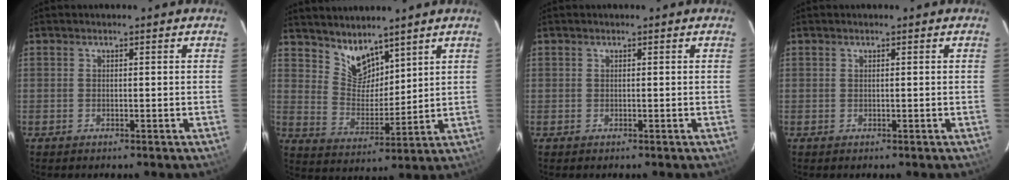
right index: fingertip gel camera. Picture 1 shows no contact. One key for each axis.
{"total": 7.9, "fx": 6.5, "fy": 3.7, "fz": 2.6, "tx": -0.037, "ty": 0.001, "tz": 0.132}
{"total": 0.6, "fx": 0.0, "fy": 0.6, "fz": -0.1, "tx": 0.003, "ty": 0.002, "tz": 0.000}
{"total": 0.0}